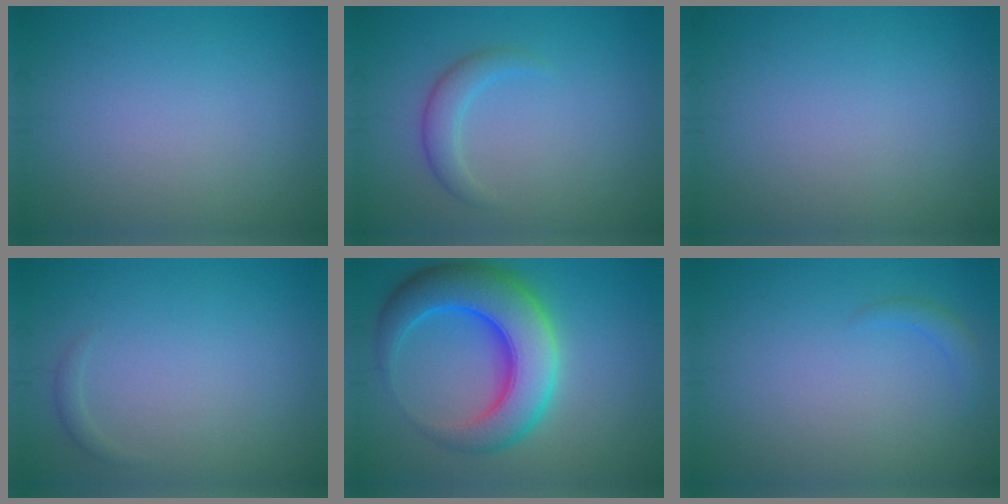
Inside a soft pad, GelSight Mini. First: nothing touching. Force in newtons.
{"total": 2.0, "press": 2.0, "slide": 0.1}
{"total": 0.0}
{"total": 0.6, "press": 0.6, "slide": 0.0}
{"total": 9.6, "press": 9.6, "slide": 0.3}
{"total": 1.1, "press": 1.1, "slide": 0.1}